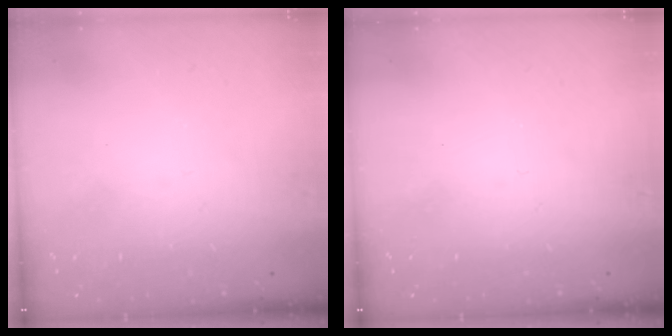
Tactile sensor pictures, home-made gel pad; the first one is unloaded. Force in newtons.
{"total": 0.0}